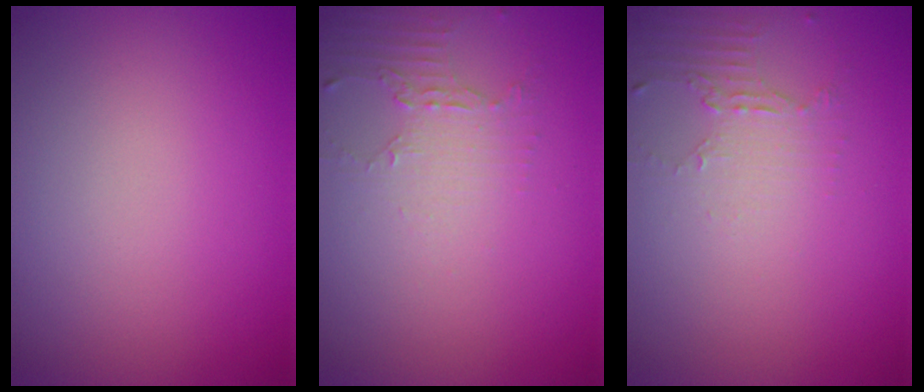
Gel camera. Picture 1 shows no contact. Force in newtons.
{"total": 2.2, "press": 1.6, "slide": 1.5}
{"total": 1.9, "press": 1.4, "slide": 1.3}